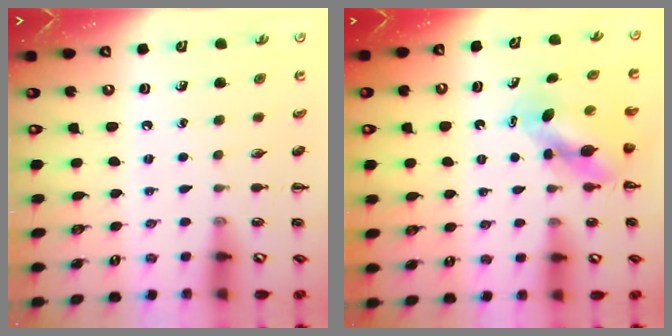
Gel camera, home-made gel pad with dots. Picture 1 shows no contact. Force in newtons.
{"total": 5.8, "press": 5.8, "slide": 0.3}